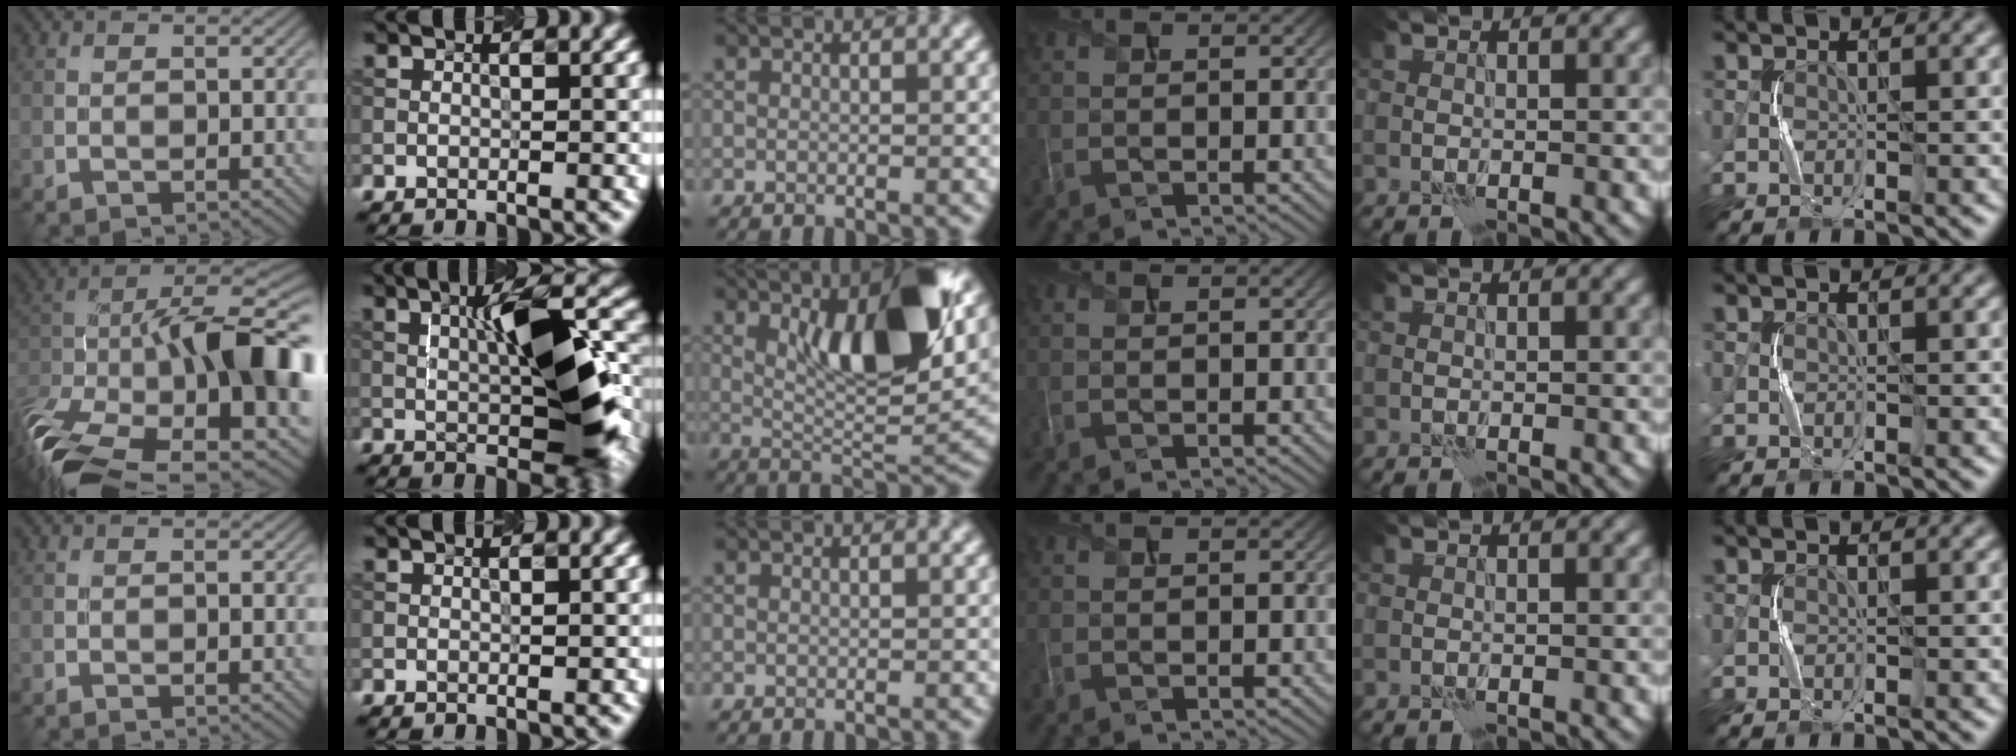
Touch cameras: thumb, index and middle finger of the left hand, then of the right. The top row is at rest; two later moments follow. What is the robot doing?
{"motion": "squeeze", "object": "paper clamp"}